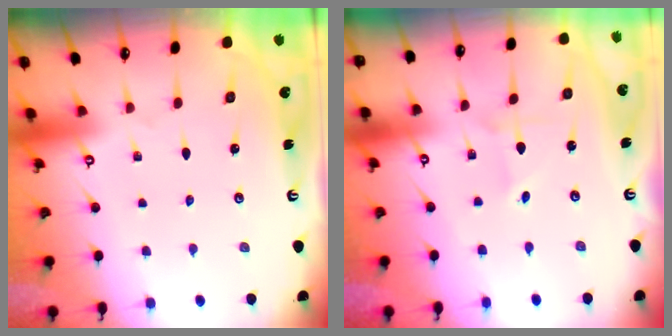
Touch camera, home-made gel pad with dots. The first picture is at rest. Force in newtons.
{"total": 1.5, "press": 1.5, "slide": 0.1}